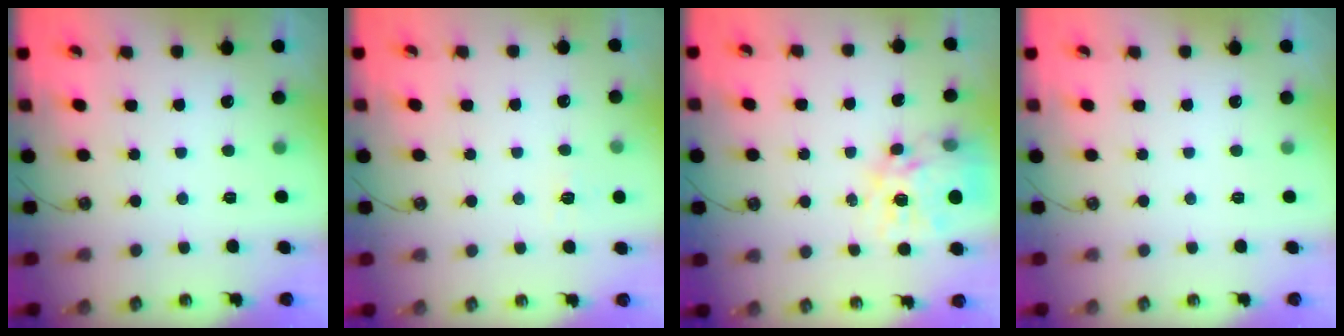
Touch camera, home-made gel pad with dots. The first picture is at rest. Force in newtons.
{"total": 4.6, "press": 4.6, "slide": 0.6}
{"total": 14.4, "press": 14.4, "slide": 0.9}
{"total": 0.0}